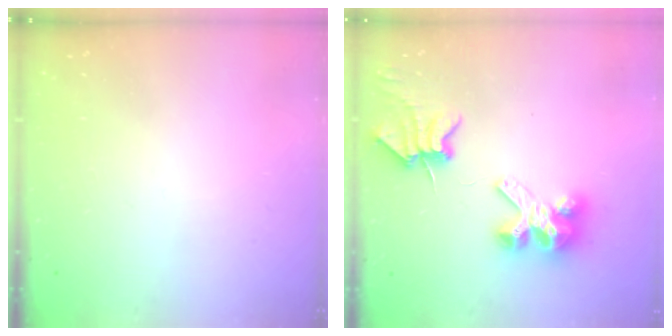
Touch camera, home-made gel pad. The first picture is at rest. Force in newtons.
{"total": 6.7, "press": 6.7, "slide": 0.9}